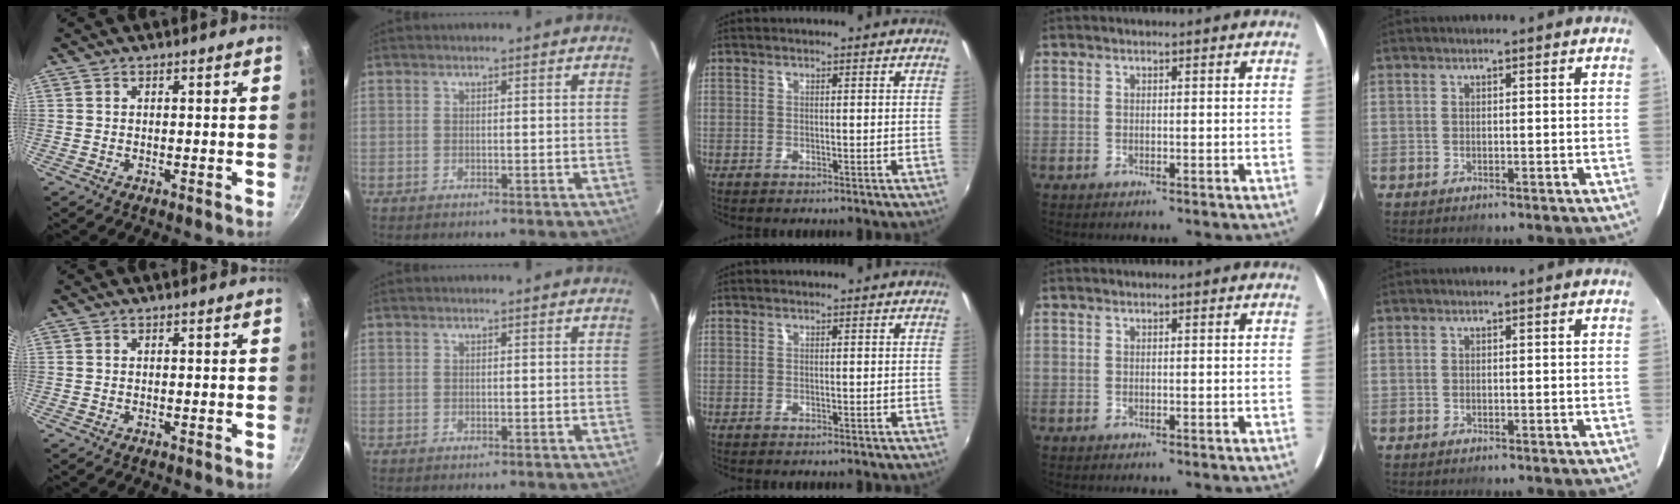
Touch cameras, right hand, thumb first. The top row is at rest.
{}